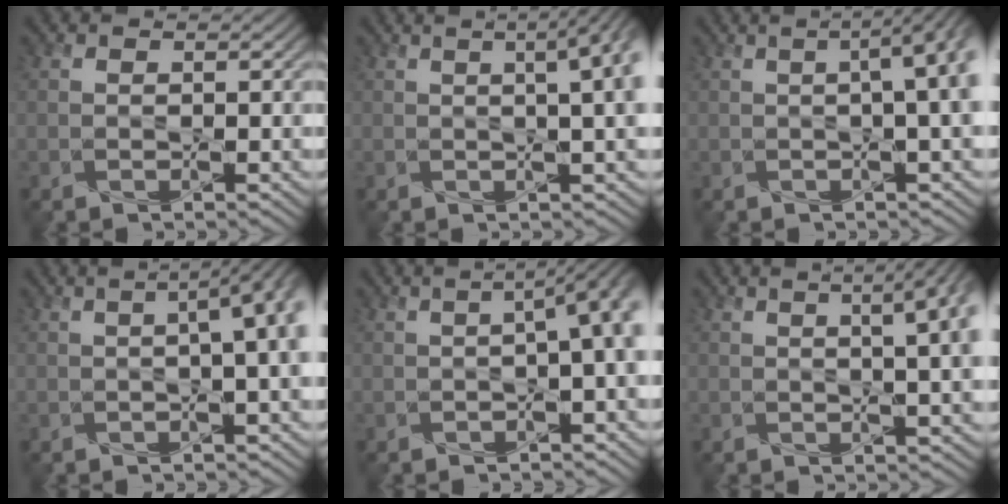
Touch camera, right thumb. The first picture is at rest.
{"total": 7.5, "force": [1.3, 2.1, 7.0], "torque": [-0.079, 0.023, 0.009]}
{"total": 8.3, "force": [0.5, 2.4, 7.9], "torque": [-0.102, 0.014, -0.004]}
{"total": 8.0, "force": [0.3, 2.5, 7.6], "torque": [-0.105, 0.012, -0.004]}
{"total": 8.5, "force": [-0.5, 3.0, 8.0], "torque": [-0.106, 0.003, -0.015]}
{"total": 8.1, "force": [2.1, 2.6, 7.4], "torque": [-0.082, 0.028, 0.015]}